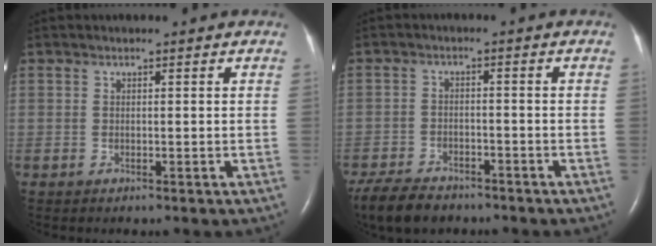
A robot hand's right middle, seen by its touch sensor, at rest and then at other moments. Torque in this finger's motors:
{"motor_torque": [0.48, -0.54, 0.02, 0.00]}